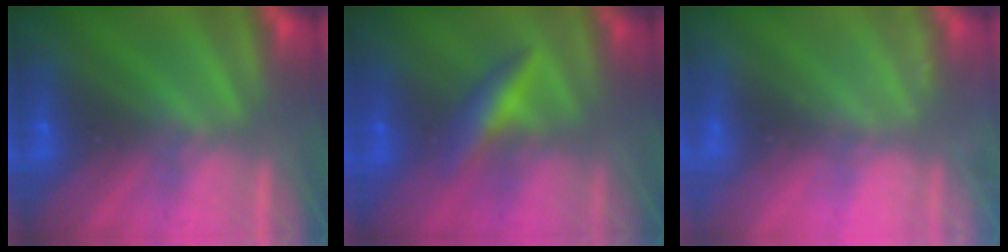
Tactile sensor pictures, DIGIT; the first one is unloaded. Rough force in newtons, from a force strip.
{"total": 2.5}
{"total": 2.4}